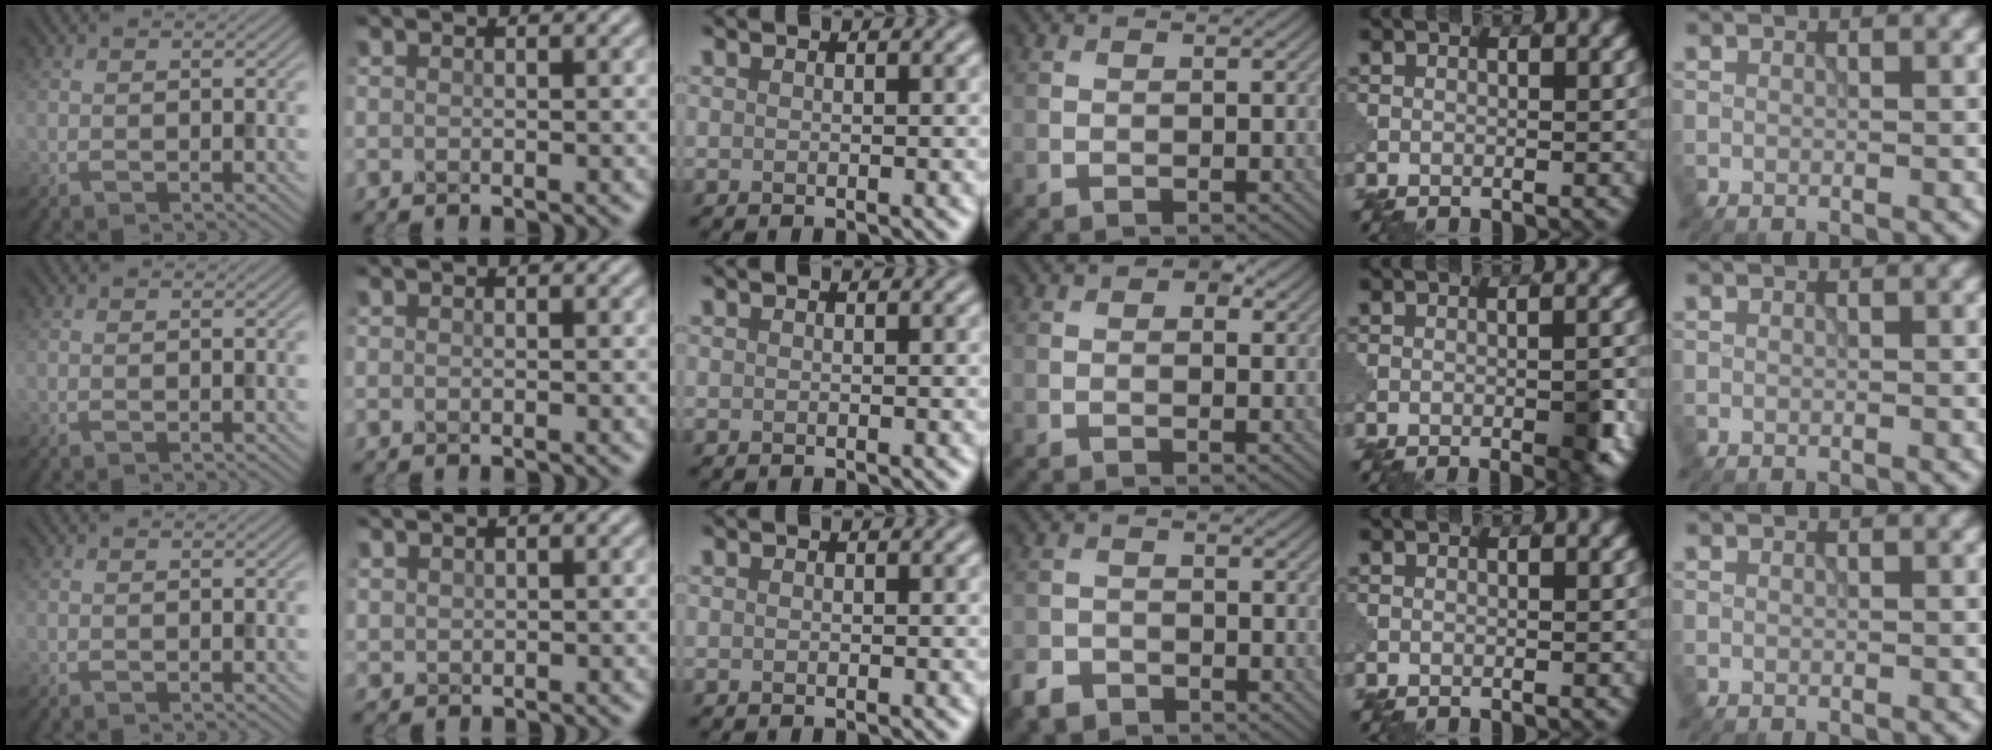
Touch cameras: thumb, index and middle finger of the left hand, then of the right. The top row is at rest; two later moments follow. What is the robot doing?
{"motion": "assemble", "object": "puzzle pieces"}